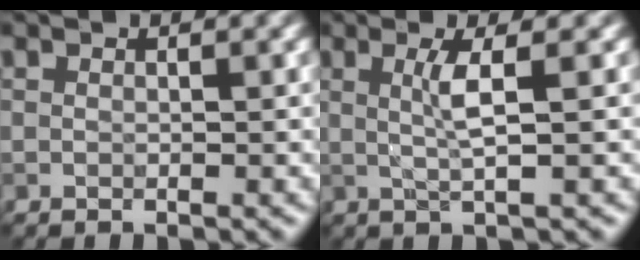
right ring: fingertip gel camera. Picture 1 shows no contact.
{"total": 2.6, "force": [0.4, 0.4, 2.5], "torque": [-0.049, 0.000, 0.006]}